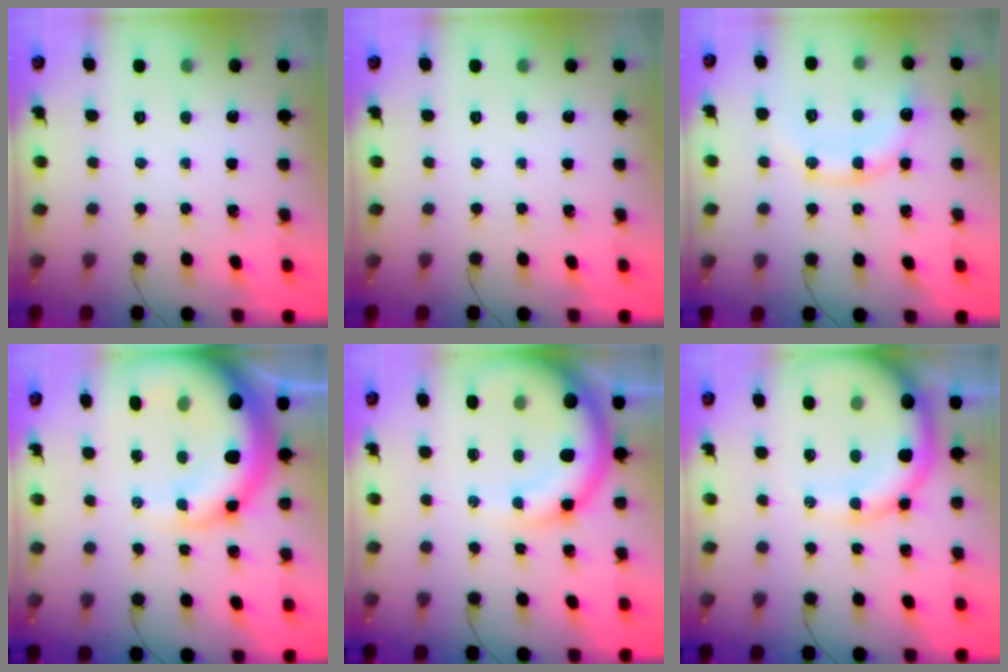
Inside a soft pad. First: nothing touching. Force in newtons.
{"total": 0.0}
{"total": 11.1, "press": 11.0, "slide": 1.4}
{"total": 21.5, "press": 20.9, "slide": 4.8}
{"total": 13.6, "press": 13.1, "slide": 3.5}
{"total": 15.1, "press": 14.6, "slide": 3.8}